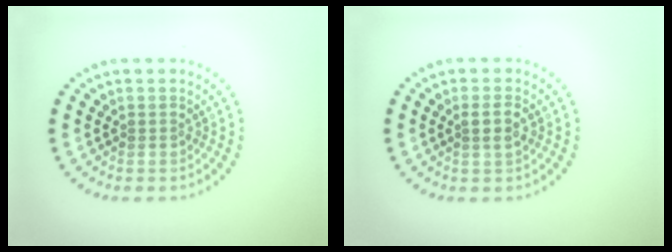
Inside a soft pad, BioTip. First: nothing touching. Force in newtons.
{"total": 1.5, "press": 1.4, "slide": 0.6}